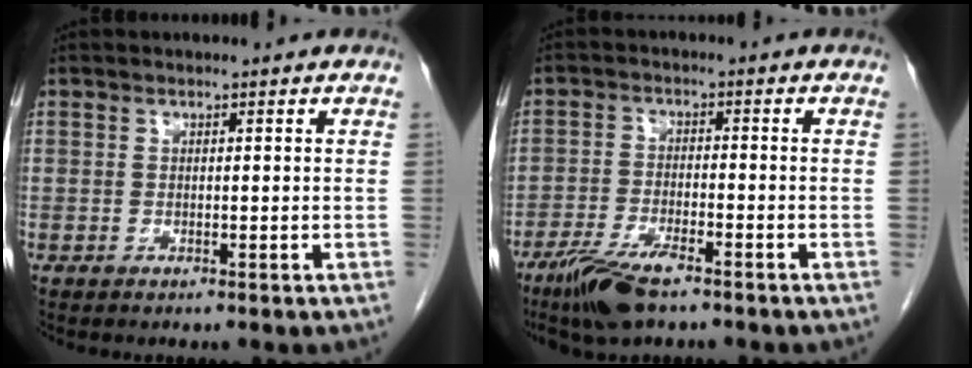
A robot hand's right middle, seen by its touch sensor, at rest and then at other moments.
{"total": 8.0, "force": [-5.6, 1.7, 5.4], "torque": [-0.107, -0.015, -0.101]}